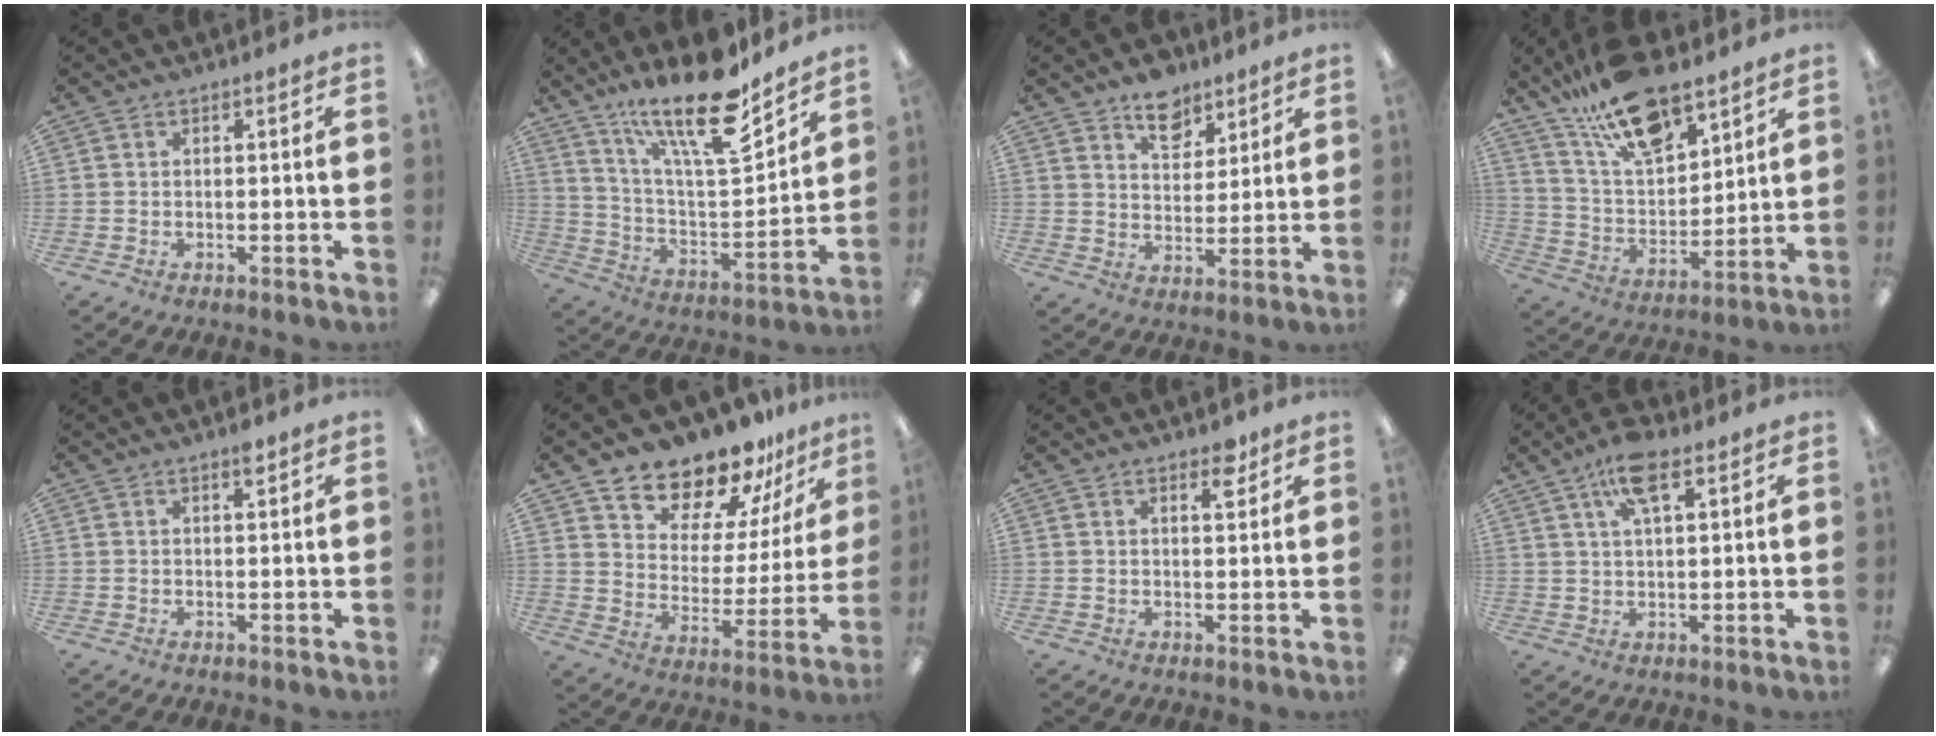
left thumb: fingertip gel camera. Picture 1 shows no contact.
{"total": 21.6, "force": [15.9, 6.2, 13.2], "torque": [-0.227, -0.108, 0.267]}
{"total": 9.1, "force": [6.8, 5.2, 3.2], "torque": [-0.031, -0.040, 0.119]}
{"total": 18.6, "force": [13.8, 7.5, 10.0], "torque": [-0.183, -0.072, 0.242]}
{"total": 1.8, "force": [1.4, 0.4, 1.1], "torque": [-0.016, -0.004, 0.024]}
{"total": 15.6, "force": [14.2, 5.7, 2.7], "torque": [-0.058, -0.130, 0.259]}
{"total": 3.9, "force": [2.9, 1.5, 2.1], "torque": [-0.016, -0.013, 0.044]}
{"total": 8.6, "force": [4.9, 3.1, 6.3], "torque": [-0.118, -0.002, 0.084]}